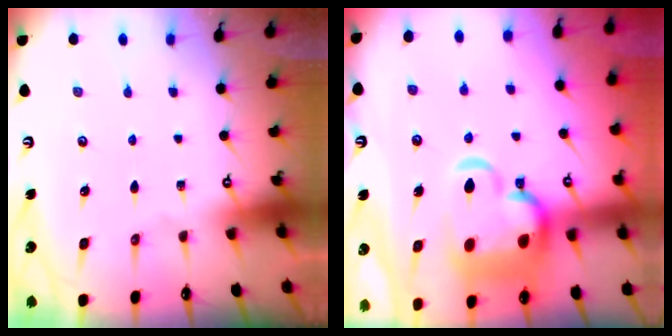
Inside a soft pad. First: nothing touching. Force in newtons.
{"total": 10.7, "press": 10.5, "slide": 2.2}